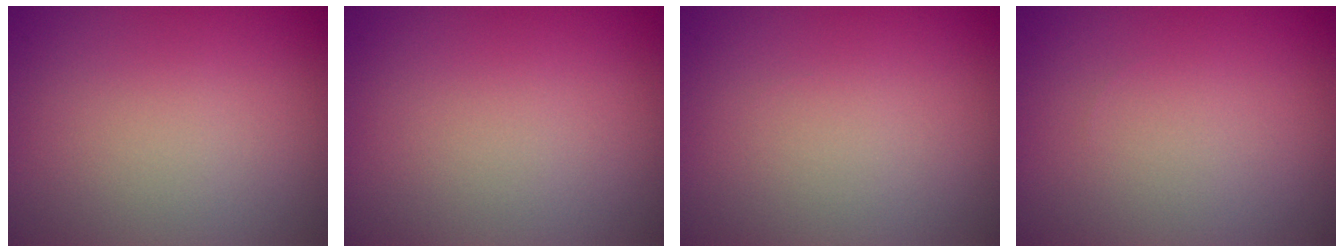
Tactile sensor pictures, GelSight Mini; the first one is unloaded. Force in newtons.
{"total": 0.0}
{"total": 0.0}
{"total": 0.0}